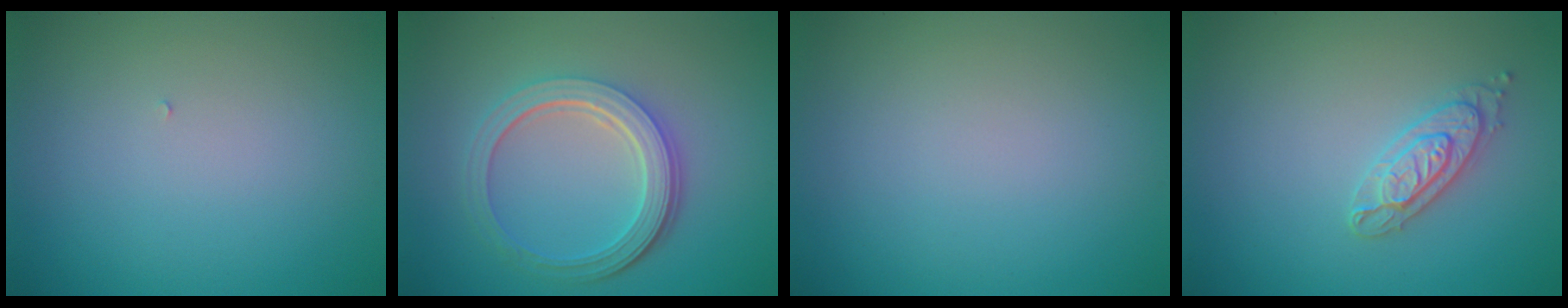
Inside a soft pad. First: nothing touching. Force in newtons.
{"total": 5.2, "press": 3.8, "slide": 3.5}
{"total": 0.0}
{"total": 2.5, "press": 2.4, "slide": 0.2}